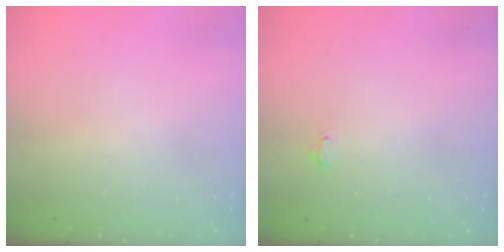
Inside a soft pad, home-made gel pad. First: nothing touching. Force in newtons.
{"total": 2.6, "press": 2.6, "slide": 0.3}